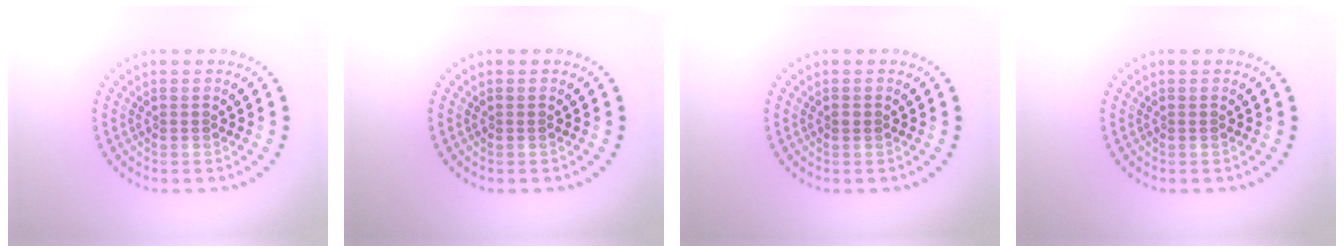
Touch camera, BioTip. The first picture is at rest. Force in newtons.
{"total": 0.0}
{"total": 0.6, "press": 0.6, "slide": 0.1}
{"total": 0.0}